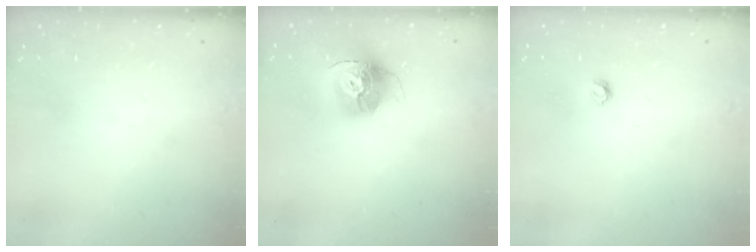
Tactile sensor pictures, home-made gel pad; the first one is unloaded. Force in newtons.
{"total": 15.0, "press": 14.9, "slide": 1.5}
{"total": 3.7, "press": 3.6, "slide": 0.4}